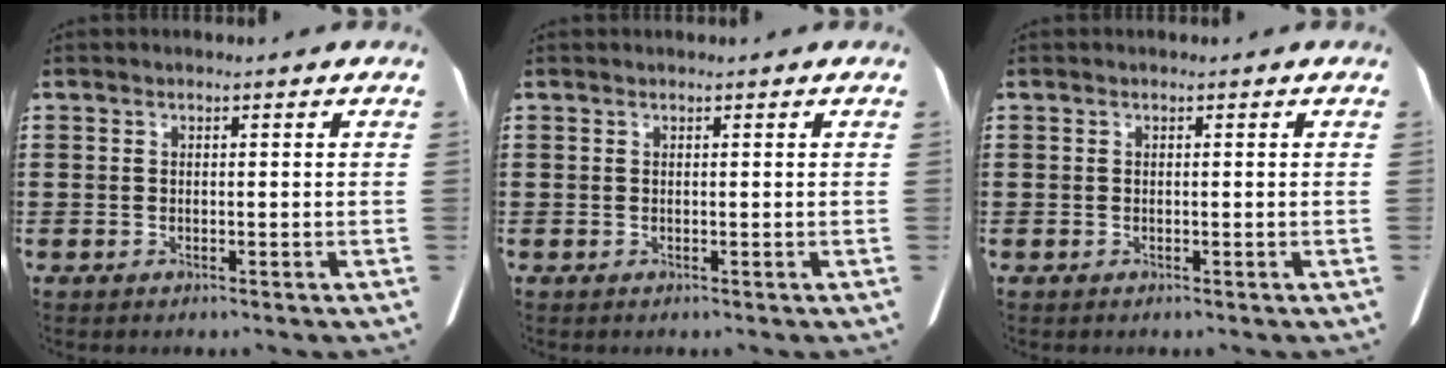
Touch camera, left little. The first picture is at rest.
{"total": 0.0}
{"total": 0.0}